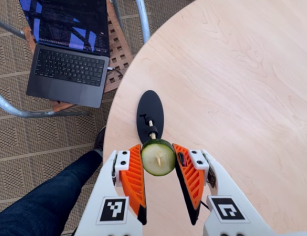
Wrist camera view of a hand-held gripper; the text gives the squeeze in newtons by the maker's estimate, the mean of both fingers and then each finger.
{"total": 8.3, "left": 7.7, "right": 8.9}